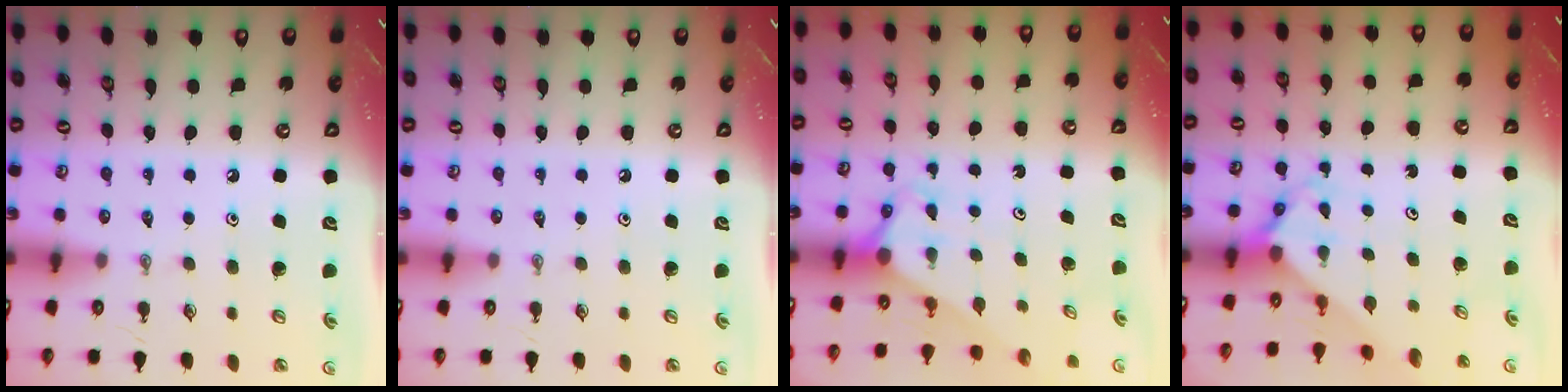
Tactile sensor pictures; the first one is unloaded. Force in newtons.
{"total": 0.0}
{"total": 2.7, "press": 2.7, "slide": 0.0}
{"total": 3.5, "press": 3.5, "slide": 0.3}